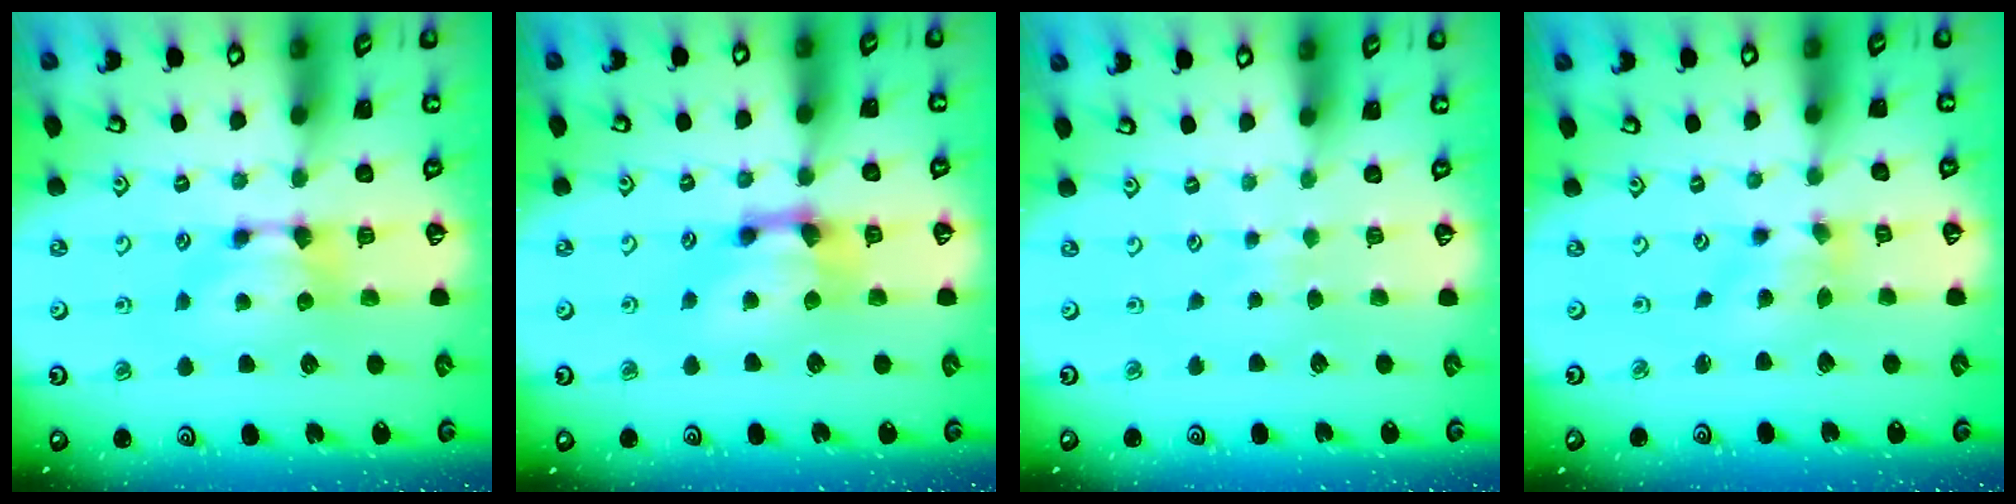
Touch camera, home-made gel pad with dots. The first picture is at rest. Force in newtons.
{"total": 2.4, "press": 1.6, "slide": 1.8}
{"total": 4.3, "press": 4.2, "slide": 0.3}
{"total": 1.2, "press": 0.0, "slide": 1.2}